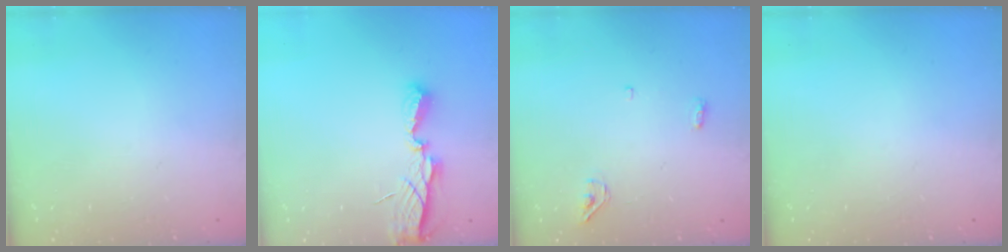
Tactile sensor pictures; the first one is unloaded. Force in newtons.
{"total": 6.2, "press": 6.2, "slide": 0.0}
{"total": 3.2, "press": 3.0, "slide": 1.2}
{"total": 0.0}